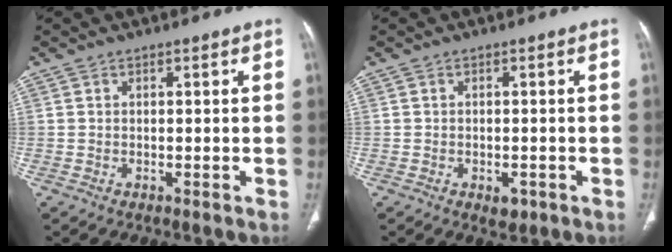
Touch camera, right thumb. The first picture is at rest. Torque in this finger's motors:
{"motor_torque": [2.71, 2.30, 0.32, -0.18, -0.02]}